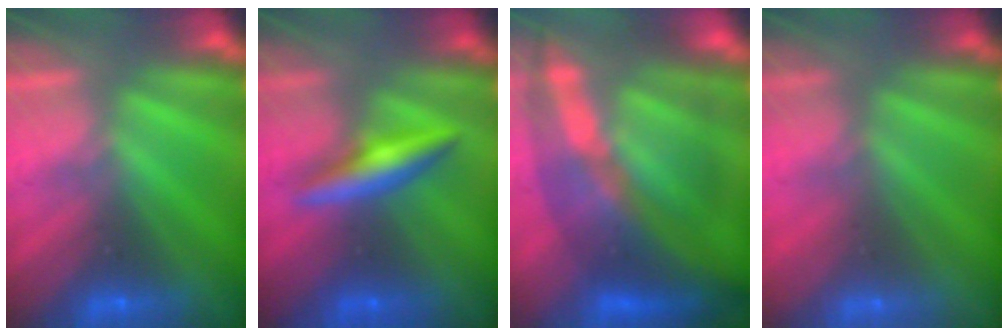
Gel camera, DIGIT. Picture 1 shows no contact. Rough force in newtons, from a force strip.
{"total": 2.7}
{"total": 10.8}
{"total": 2.9}